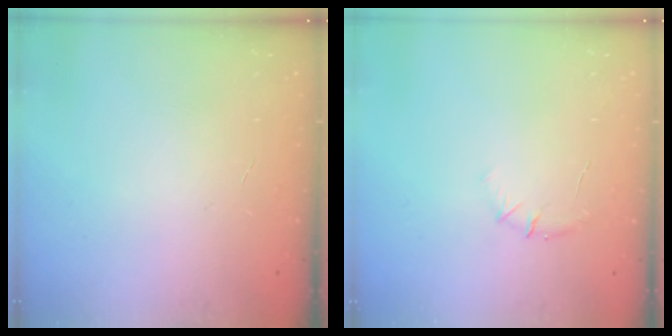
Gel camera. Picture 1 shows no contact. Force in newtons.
{"total": 5.1, "press": 4.9, "slide": 1.6}